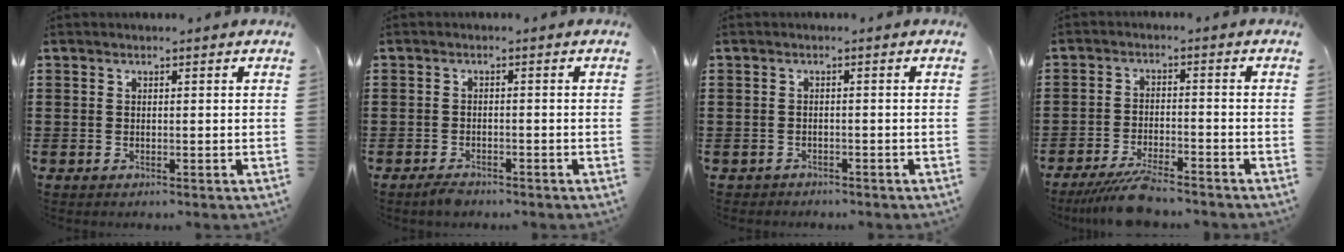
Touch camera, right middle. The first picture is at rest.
{"total": 1.4, "force": [-1.2, 0.4, 0.4], "torque": [-0.011, -0.001, -0.024]}
{"total": 1.0, "force": [-1.0, 0.4, -0.1], "torque": [-0.002, 0.003, -0.023]}
{"total": 6.0, "force": [-5.3, 0.7, 2.7], "torque": [-0.060, -0.006, -0.101]}